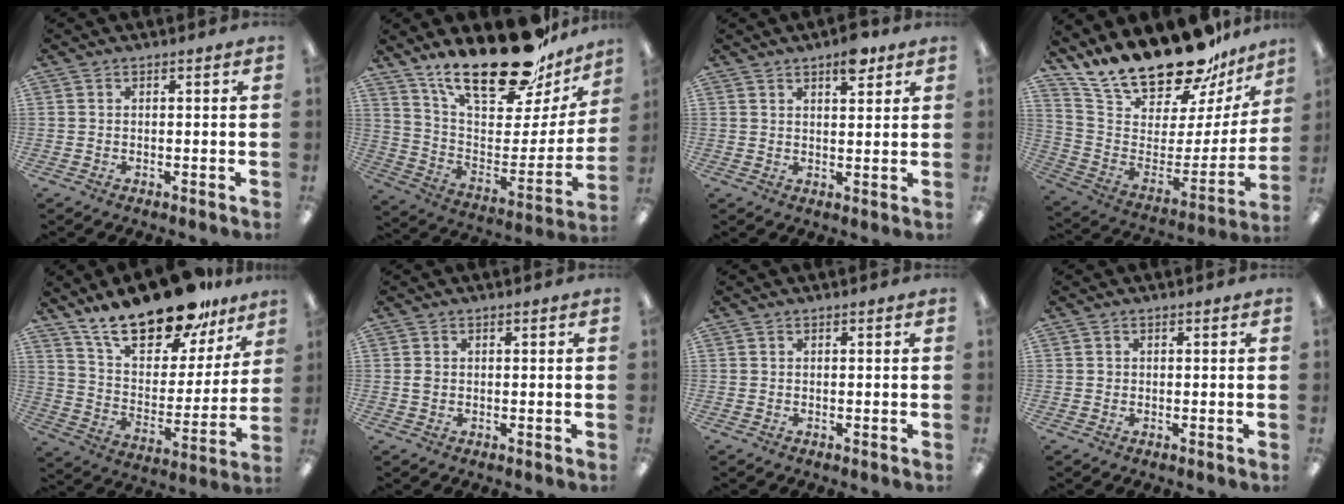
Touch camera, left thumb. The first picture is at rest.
{"total": 26.9, "force": [20.2, 9.6, 14.9], "torque": [-0.218, -0.135, 0.344]}
{"total": 5.4, "force": [3.9, 2.0, 3.1], "torque": [-0.028, -0.023, 0.064]}
{"total": 22.2, "force": [19.9, 6.1, 7.7], "torque": [-0.138, -0.158, 0.357]}
{"total": 22.1, "force": [17.2, 8.7, 10.8], "torque": [-0.181, -0.112, 0.298]}
{"total": 1.3, "force": [0.1, 1.1, 0.7], "torque": [-0.013, 0.005, 0.001]}
{"total": 0.0}
{"total": 0.7, "force": [0.1, 0.6, 0.0], "torque": [0.000, 0.005, 0.000]}